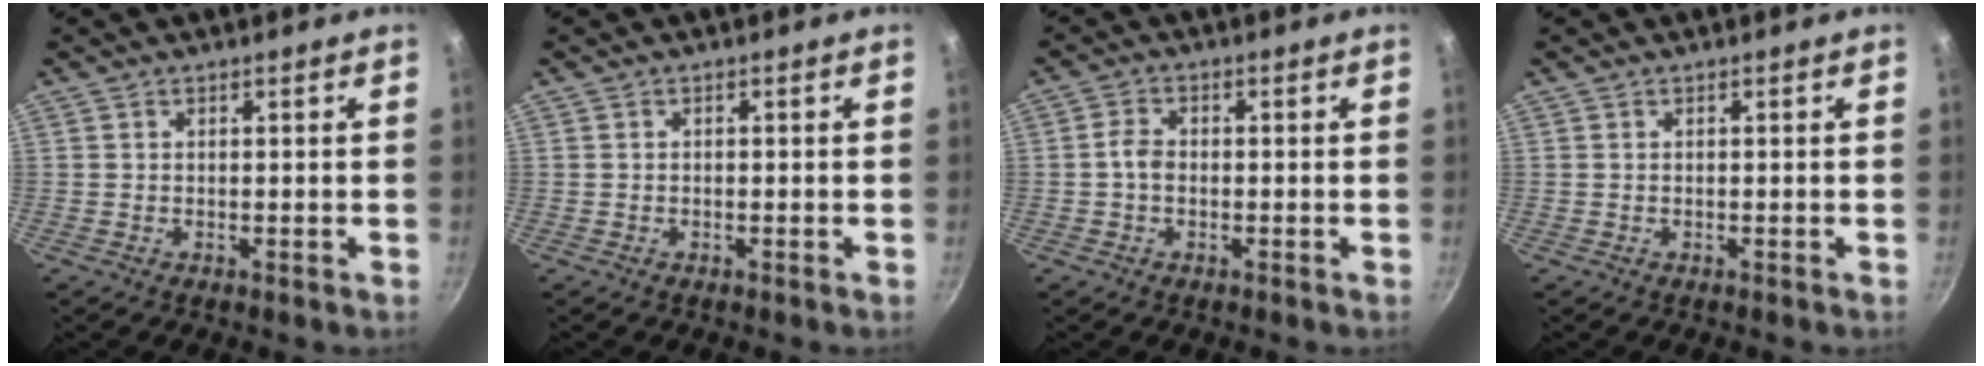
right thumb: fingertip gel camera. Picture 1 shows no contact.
{"total": 0.0}
{"total": 2.9, "force": [-0.5, 2.1, 2.0], "torque": [-0.035, 0.013, -0.015]}
{"total": 0.0}